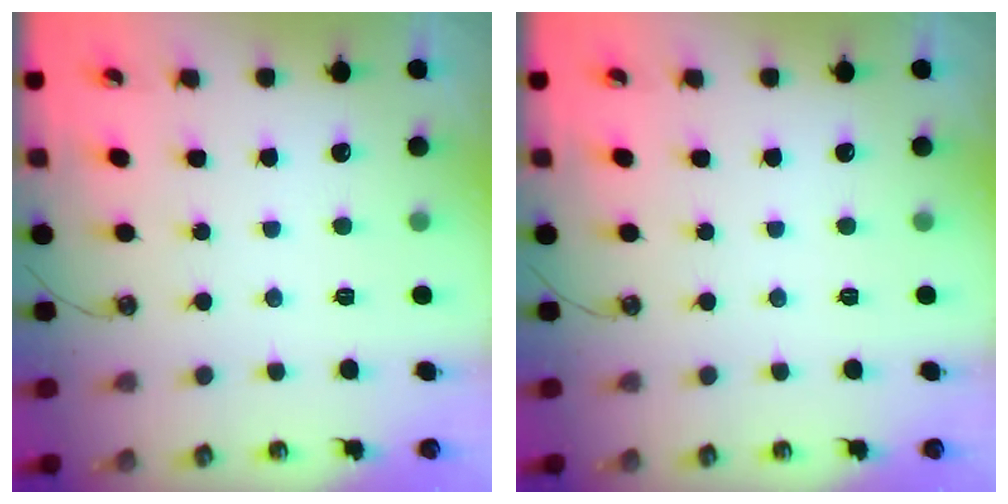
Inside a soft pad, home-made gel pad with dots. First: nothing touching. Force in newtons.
{"total": 0.0}